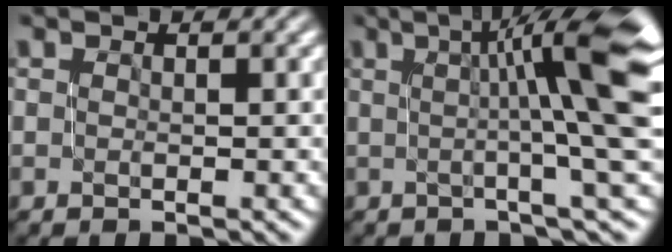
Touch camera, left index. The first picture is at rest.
{"total": 10.1, "force": [1.7, 1.5, 9.8], "torque": [-0.116, 0.018, 0.023]}